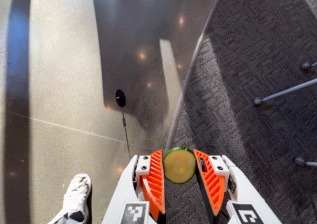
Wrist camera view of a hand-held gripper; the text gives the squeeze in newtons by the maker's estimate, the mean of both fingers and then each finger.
{"total": 8.3, "left": 8.1, "right": 8.4}